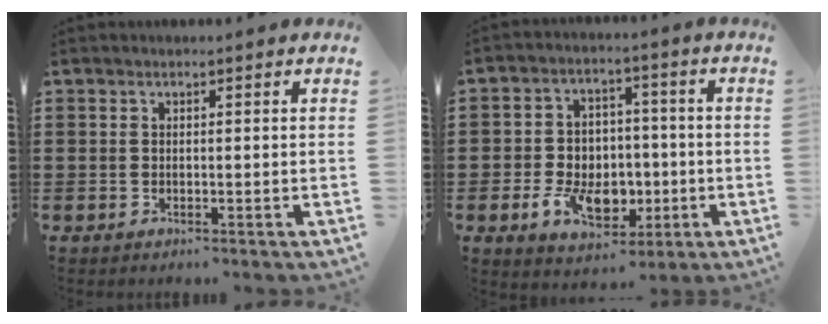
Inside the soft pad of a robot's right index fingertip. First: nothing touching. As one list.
[{"total": 8.9, "force": [-2.3, 6.6, 5.6], "torque": [-0.105, 0.020, -0.036]}]